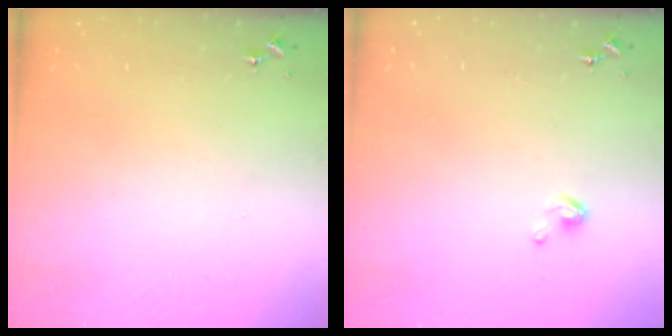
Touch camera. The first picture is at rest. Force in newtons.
{"total": 2.7, "press": 2.7, "slide": 0.2}